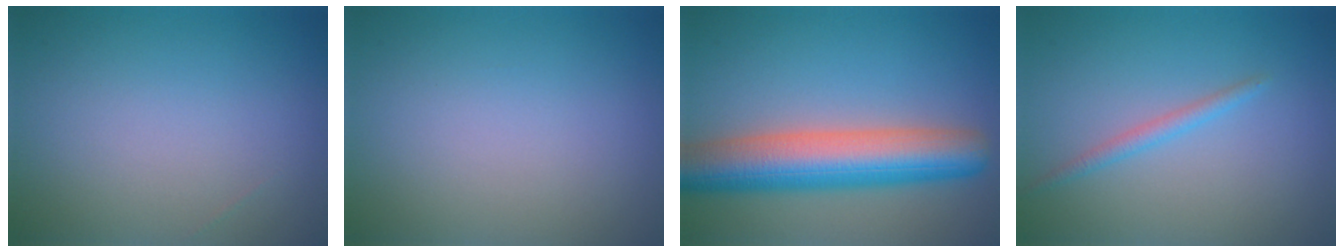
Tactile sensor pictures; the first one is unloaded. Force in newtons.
{"total": 0.0}
{"total": 9.0, "press": 9.0, "slide": 0.3}
{"total": 1.4, "press": 1.4, "slide": 0.1}